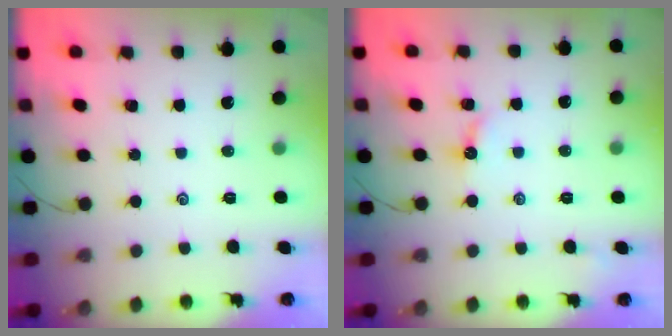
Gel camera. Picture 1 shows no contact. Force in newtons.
{"total": 5.0, "press": 4.9, "slide": 0.6}